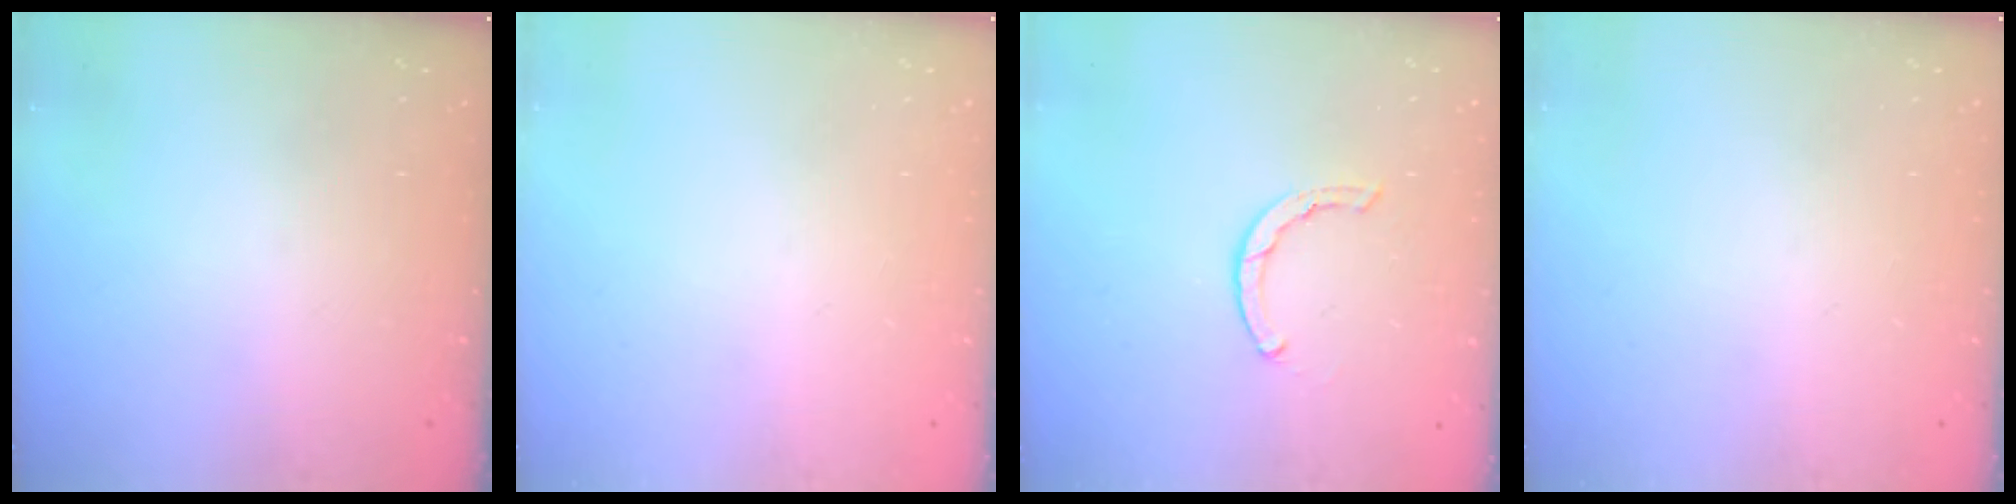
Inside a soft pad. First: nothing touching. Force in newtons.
{"total": 0.0}
{"total": 1.7, "press": 1.6, "slide": 0.3}
{"total": 0.0}